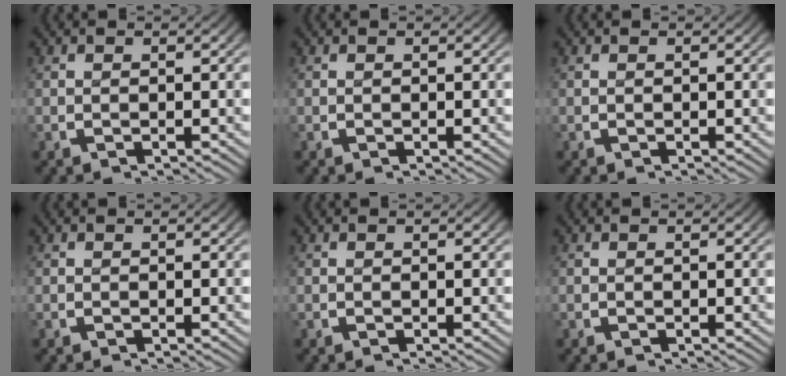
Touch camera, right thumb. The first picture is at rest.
{"total": 0.0}
{"total": 0.0}
{"total": 0.0}
{"total": 0.0}
{"total": 0.0}